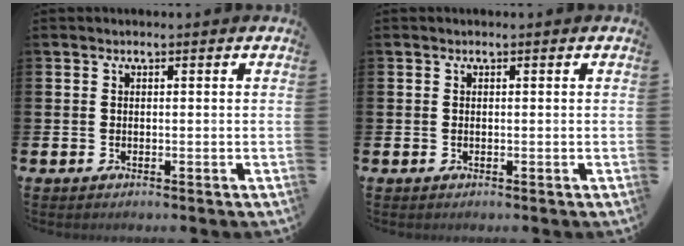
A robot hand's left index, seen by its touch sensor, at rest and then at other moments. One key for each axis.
{"total": 0.0}